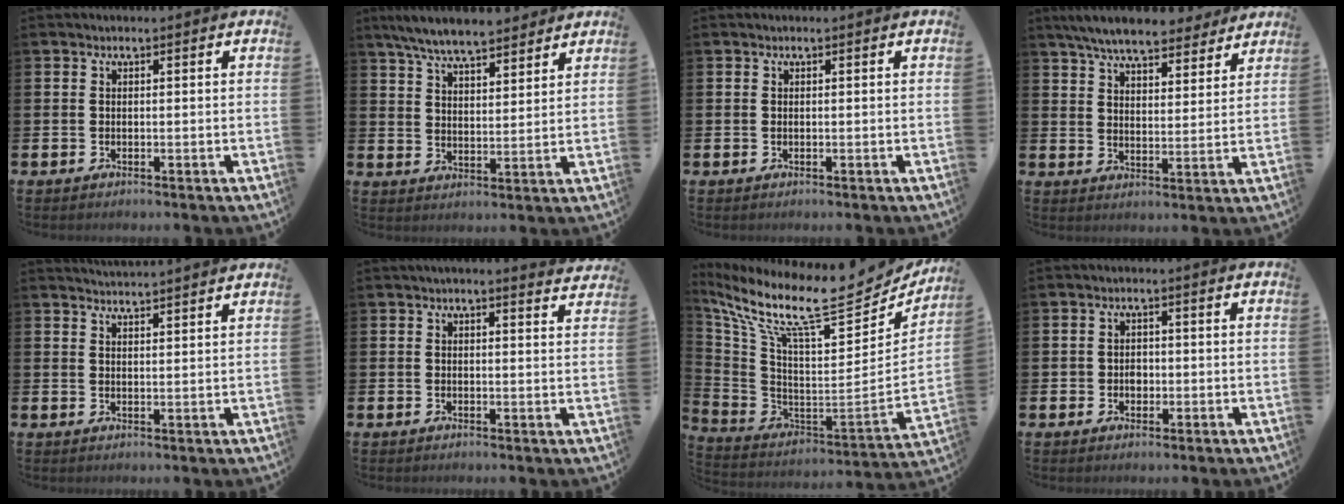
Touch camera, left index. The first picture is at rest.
{"total": 7.3, "force": [6.8, 1.2, 2.4], "torque": [-0.077, -0.023, 0.125]}
{"total": 0.0}
{"total": 7.8, "force": [7.2, 1.6, 2.4], "torque": [-0.066, -0.035, 0.128]}
{"total": 3.1, "force": [3.1, -0.4, -0.1], "torque": [-0.006, -0.016, 0.058]}
{"total": 2.1, "force": [2.1, -0.1, 0.4], "torque": [-0.011, -0.009, 0.037]}
{"total": 13.8, "force": [10.6, 3.6, 8.0], "torque": [-0.161, -0.083, 0.171]}
{"total": 1.8, "force": [-0.2, 1.6, 0.7], "torque": [-0.002, 0.001, -0.009]}